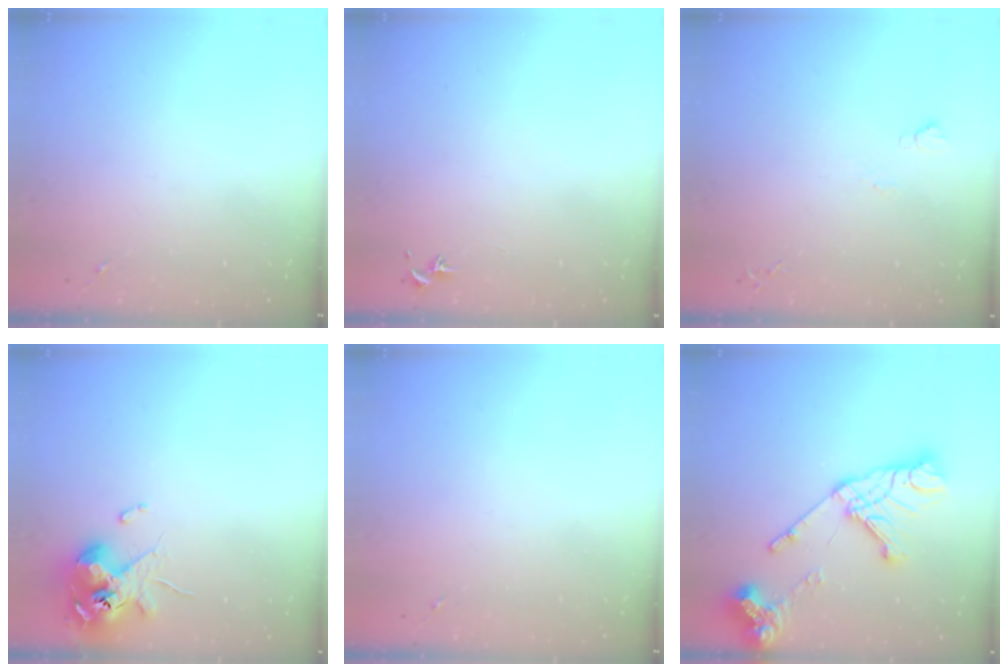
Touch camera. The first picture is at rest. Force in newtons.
{"total": 0.7, "press": 0.7, "slide": 0.3}
{"total": 4.0, "press": 4.0, "slide": 0.6}
{"total": 11.6, "press": 11.4, "slide": 2.1}
{"total": 0.0}
{"total": 19.2, "press": 19.1, "slide": 2.3}